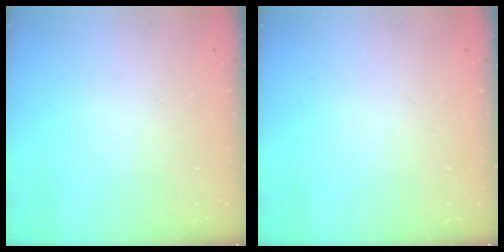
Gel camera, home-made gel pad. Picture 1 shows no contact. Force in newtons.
{"total": 0.0}